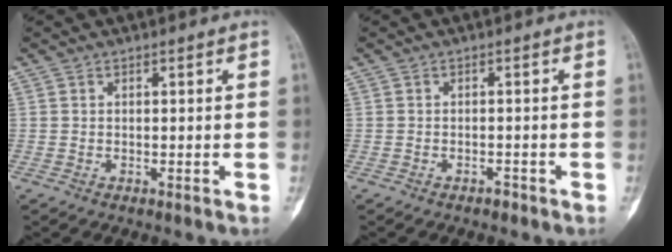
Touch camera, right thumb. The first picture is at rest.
{"total": 1.0, "force": [-0.8, 0.5, 0.4], "torque": [-0.004, 0.006, -0.013]}